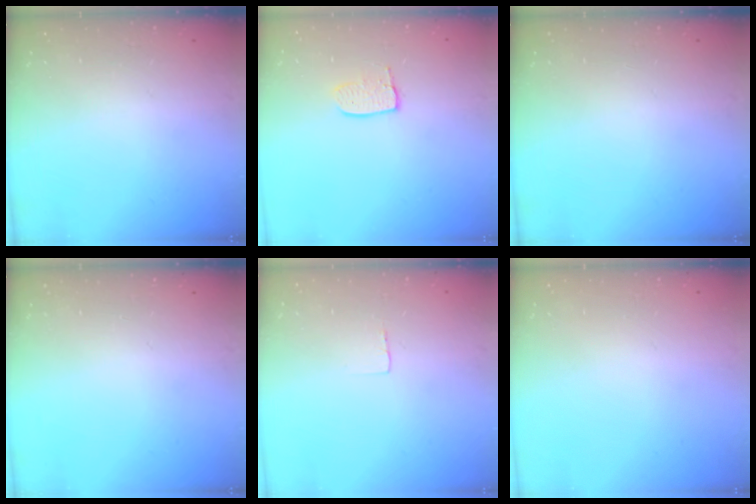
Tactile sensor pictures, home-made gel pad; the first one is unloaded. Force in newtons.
{"total": 6.3, "press": 6.3, "slide": 0.4}
{"total": 0.0}
{"total": 0.0}
{"total": 2.3, "press": 2.3, "slide": 0.1}
{"total": 0.0}